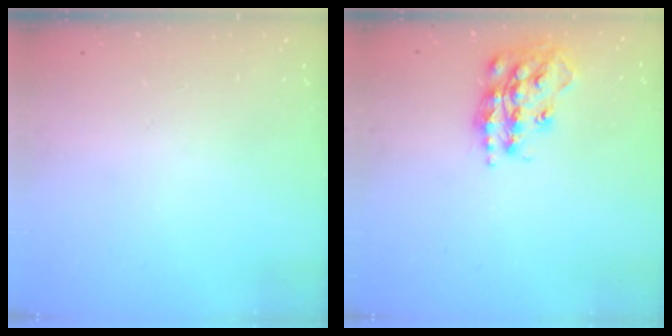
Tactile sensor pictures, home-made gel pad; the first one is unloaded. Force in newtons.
{"total": 17.5, "press": 17.4, "slide": 1.1}